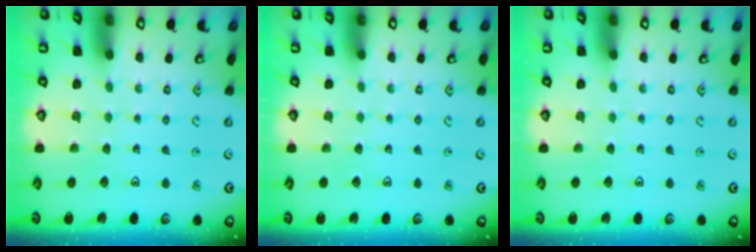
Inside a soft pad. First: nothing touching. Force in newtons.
{"total": 0.0}
{"total": 0.0}